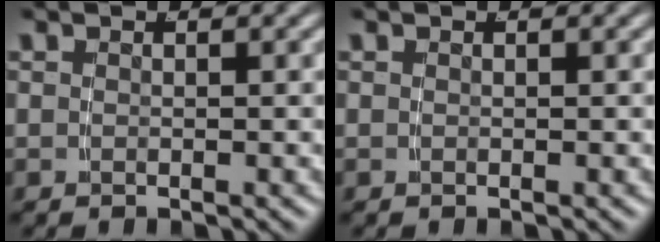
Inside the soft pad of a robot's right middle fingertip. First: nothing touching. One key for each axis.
{"total": 0.0}